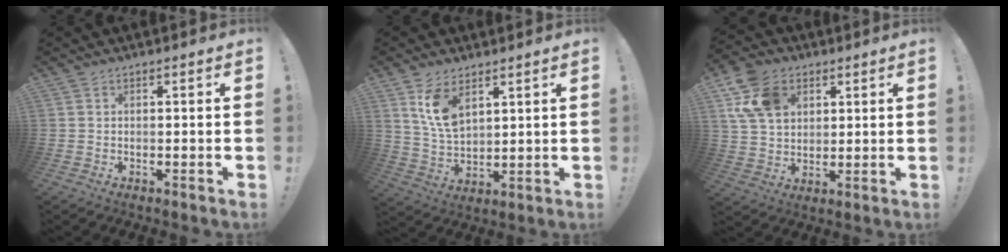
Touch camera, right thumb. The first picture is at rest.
{"total": 9.8, "force": [5.7, 5.2, 6.1], "torque": [-0.121, -0.024, 0.109]}
{"total": 14.1, "force": [5.8, 10.5, 7.5], "torque": [-0.145, -0.012, 0.118]}